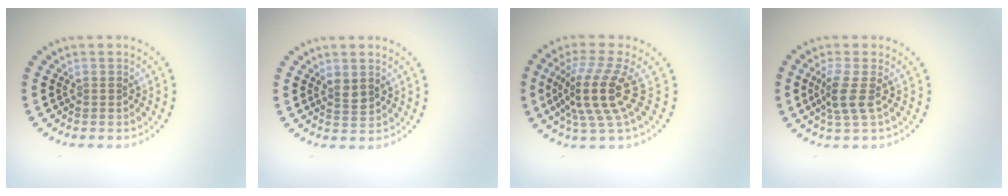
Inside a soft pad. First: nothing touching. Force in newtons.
{"total": 1.4, "press": 1.4, "slide": 0.5}
{"total": 5.0, "press": 3.6, "slide": 3.5}
{"total": 2.5, "press": 2.0, "slide": 1.5}